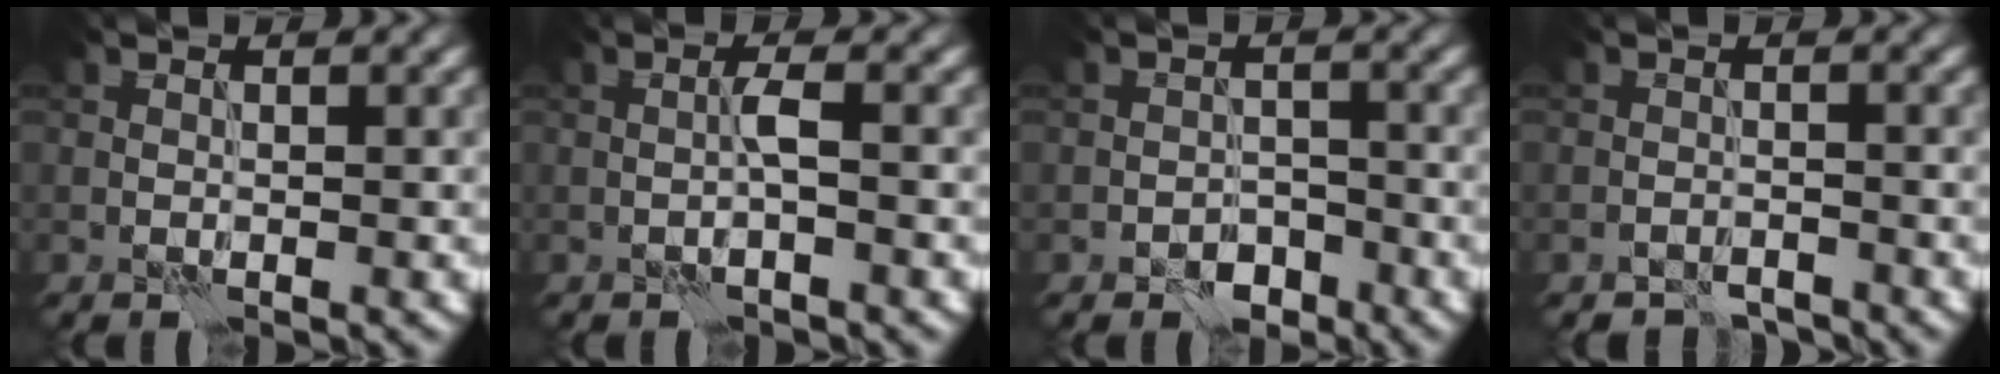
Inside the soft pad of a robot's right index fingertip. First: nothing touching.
{"total": 1.4, "force": [-0.4, 0.0, 1.4], "torque": [-0.027, 0.005, -0.008]}
{"total": 2.4, "force": [-1.7, 1.5, 0.9], "torque": [-0.007, 0.005, -0.031]}
{"total": 1.6, "force": [-1.5, 0.4, 0.1], "torque": [0.004, 0.007, -0.027]}